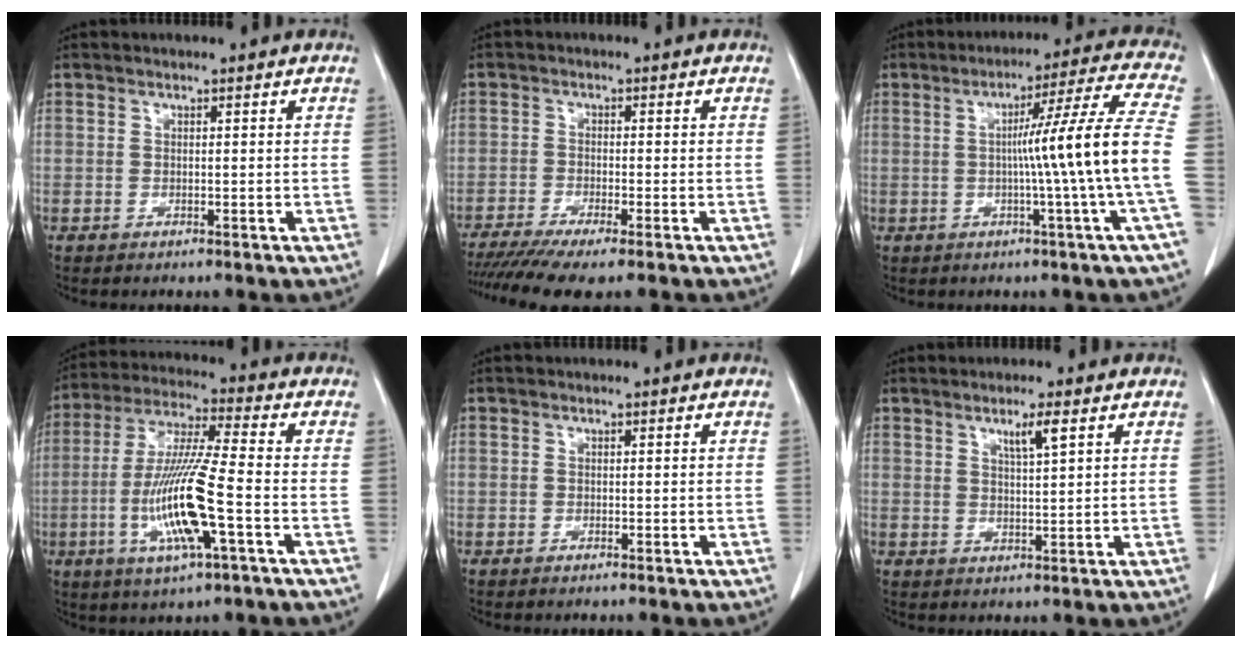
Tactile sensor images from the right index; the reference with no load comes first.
{"total": 8.7, "force": [-7.0, 0.0, 5.1], "torque": [-0.078, -0.016, -0.112]}
{"total": 13.6, "force": [-1.3, -3.2, 13.2], "torque": [-0.184, -0.002, -0.019]}
{"total": 14.2, "force": [-3.8, 0.7, 13.6], "torque": [-0.279, -0.012, -0.074]}
{"total": 0.0}
{"total": 3.3, "force": [1.8, 0.0, 2.8], "torque": [-0.052, -0.004, 0.034]}